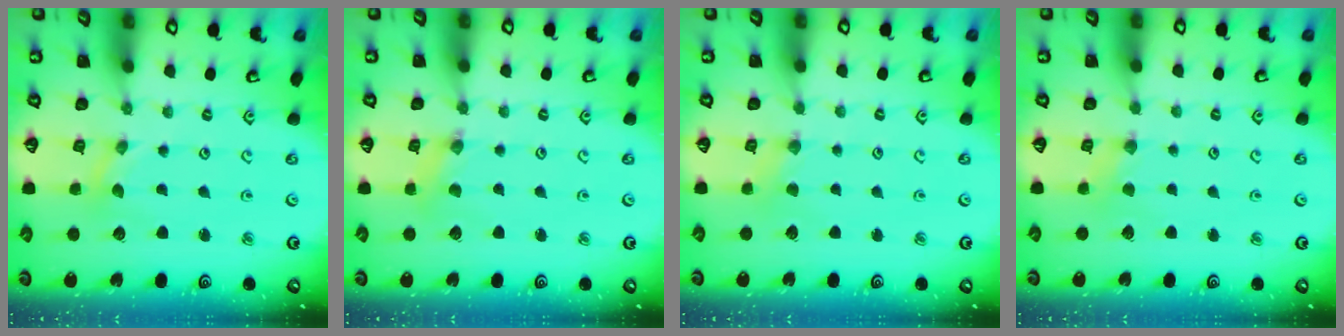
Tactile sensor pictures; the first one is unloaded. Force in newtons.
{"total": 1.7, "press": 1.7, "slide": 0.2}
{"total": 2.0, "press": 2.0, "slide": 0.4}
{"total": 2.1, "press": 2.1, "slide": 0.6}